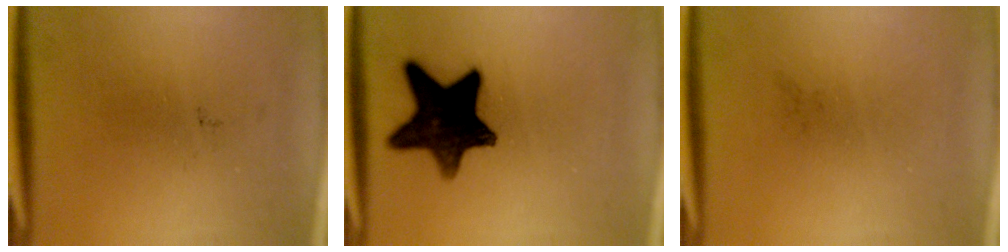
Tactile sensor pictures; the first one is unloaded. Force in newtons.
{"total": 13.5}
{"total": 0.0}